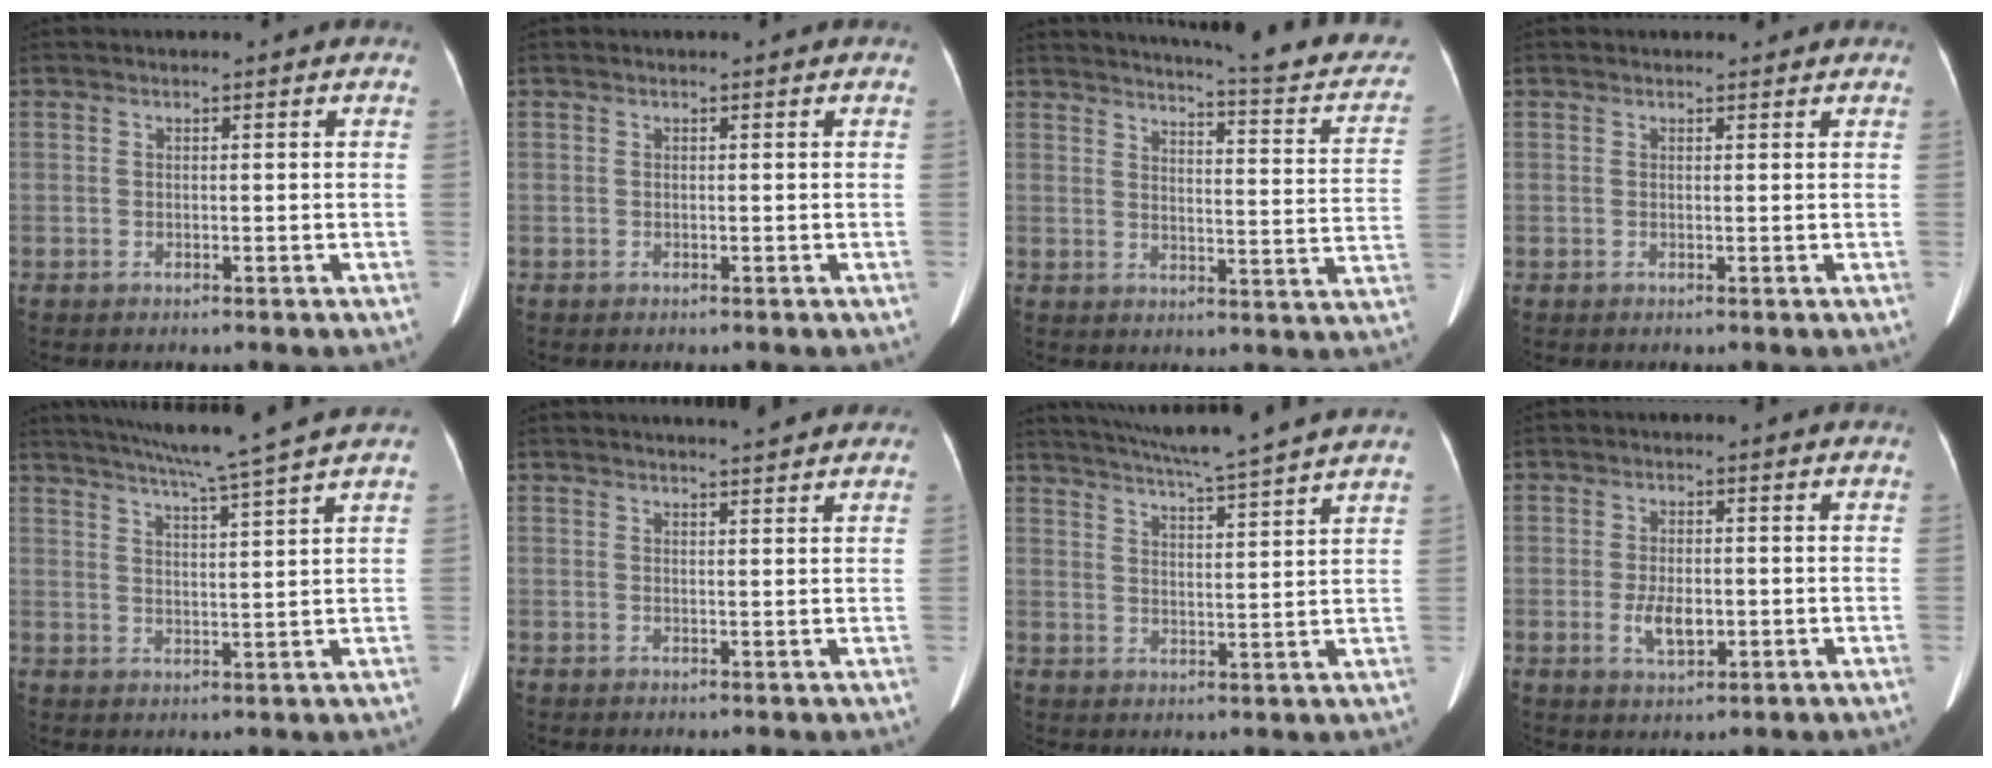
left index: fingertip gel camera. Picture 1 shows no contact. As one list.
[{"total": 0.0}, {"total": 20.0, "force": [17.8, 2.4, 8.8], "torque": [-0.106, -0.049, 0.194]}, {"total": 0.9, "force": [0.9, 0.3, 0.1], "torque": [-0.009, 0.002, 0.011]}, {"total": 11.1, "force": [9.4, -2.2, 5.5], "torque": [-0.093, -0.006, 0.135]}, {"total": 4.2, "force": [3.9, 0.0, 1.6], "torque": [-0.026, 0.008, 0.046]}, {"total": 15.8, "force": [14.1, -1.5, 7.1], "torque": [-0.127, -0.007, 0.191]}, {"total": 4.4, "force": [-1.0, 2.1, 3.7], "torque": [-0.074, -0.004, -0.013]}]